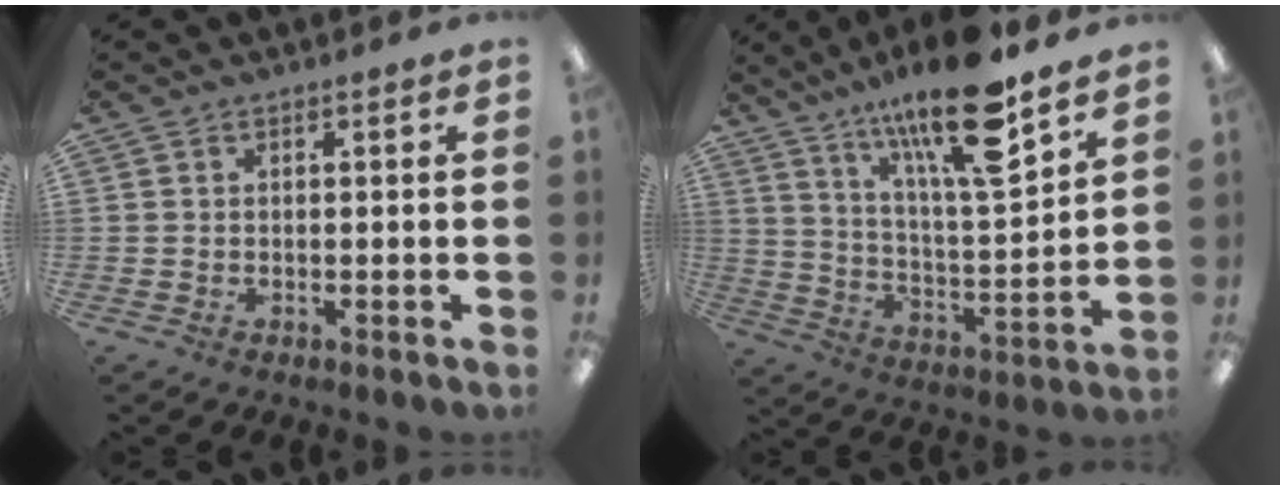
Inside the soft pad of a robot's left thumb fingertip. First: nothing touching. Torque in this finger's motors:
{"motor_torque": [0.97, 0.30, 1.67, -1.10, 0.36]}